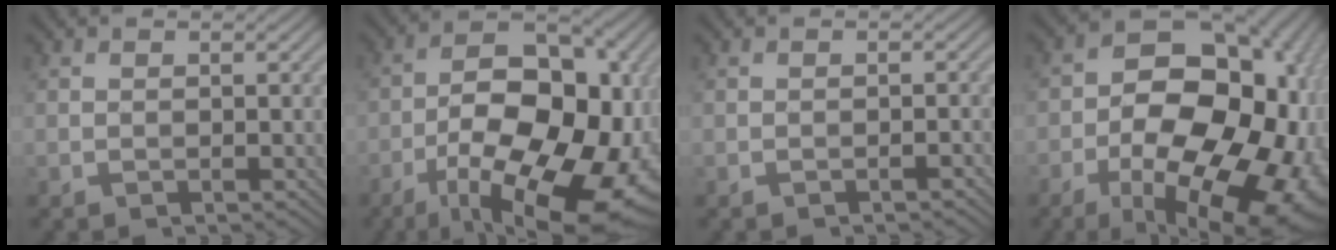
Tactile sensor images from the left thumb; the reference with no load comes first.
{"total": 19.2, "force": [-7.4, 9.8, 14.8], "torque": [-0.227, -0.002, -0.112]}
{"total": 0.6, "force": [-0.5, -0.1, 0.2], "torque": [-0.002, 0.007, -0.007]}
{"total": 23.8, "force": [-8.1, 14.4, 17.1], "torque": [-0.235, -0.019, -0.108]}